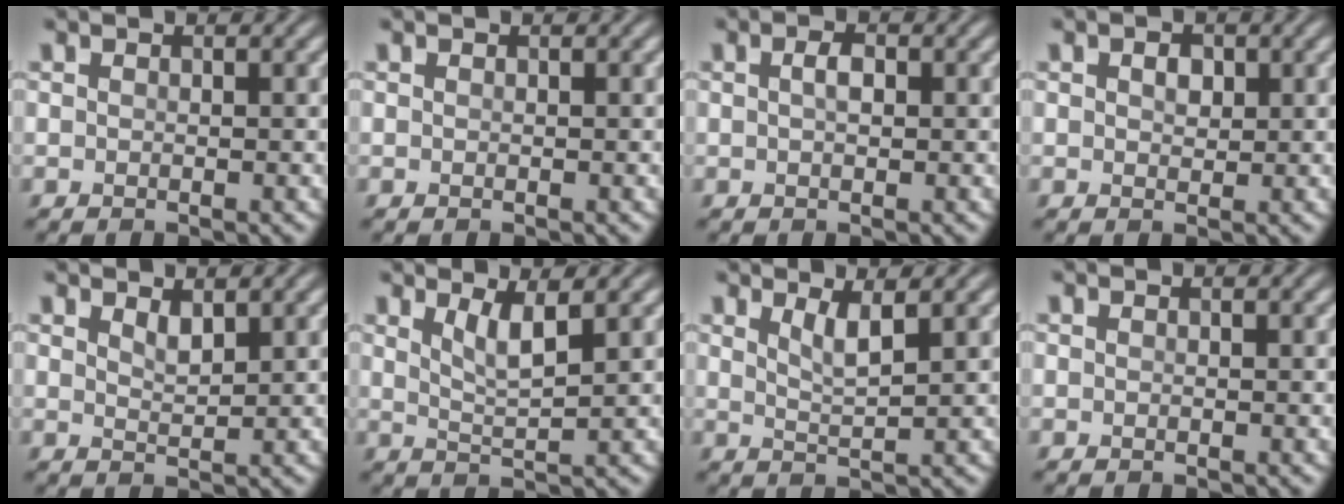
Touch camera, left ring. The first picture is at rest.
{"total": 0.0}
{"total": 1.4, "force": [0.2, 0.7, 1.2], "torque": [-0.022, 0.004, 0.001]}
{"total": 1.6, "force": [0.5, 1.1, 1.0], "torque": [-0.016, 0.001, 0.007]}
{"total": 1.4, "force": [1.1, 0.3, 0.9], "torque": [-0.018, 0.000, 0.022]}
{"total": 2.7, "force": [1.5, 0.5, 2.2], "torque": [-0.037, -0.005, 0.030]}
{"total": 2.2, "force": [1.3, 0.5, 1.8], "torque": [-0.028, -0.003, 0.023]}
{"total": 0.0}